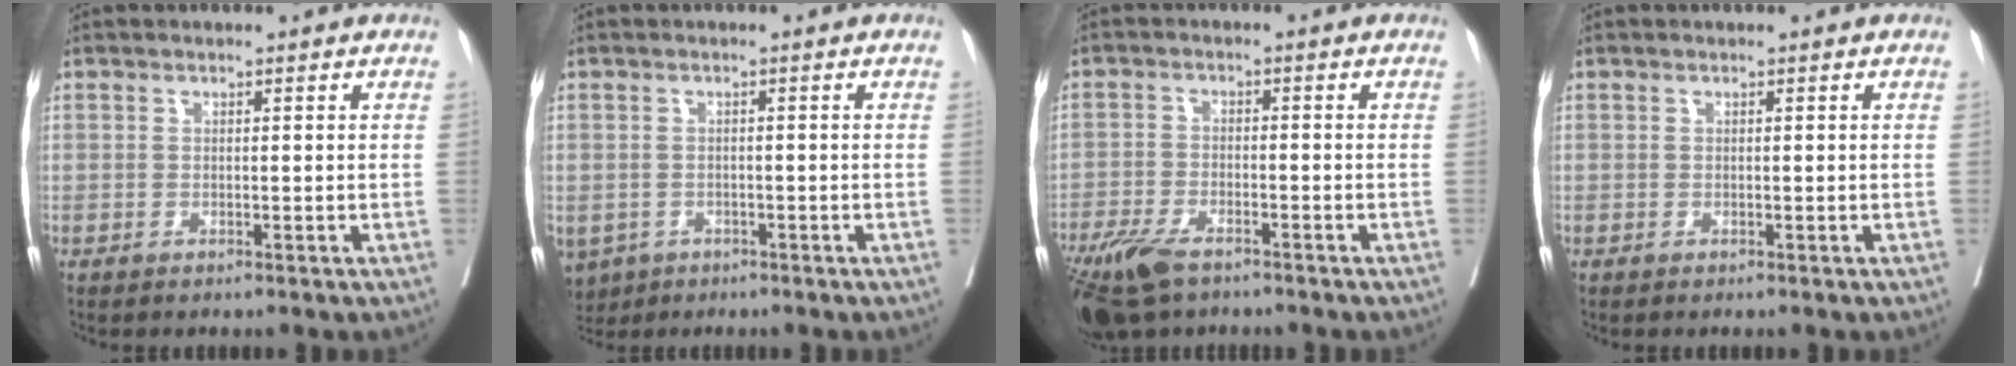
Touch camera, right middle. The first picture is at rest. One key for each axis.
{"total": 6.5, "fx": -3.4, "fy": 5.1, "fz": 2.1, "tx": -0.057, "ty": -0.002, "tz": -0.049}
{"total": 9.4, "fx": -6.8, "fy": 3.3, "fz": 5.6, "tx": -0.106, "ty": -0.018, "tz": -0.119}
{"total": 0.0}